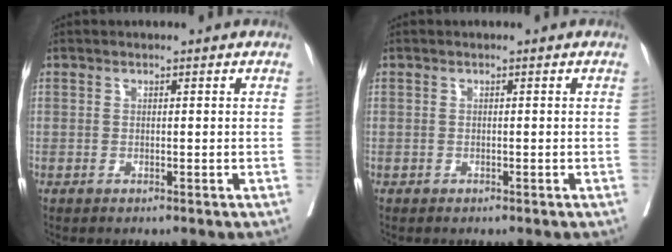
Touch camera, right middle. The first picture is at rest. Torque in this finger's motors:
{"motor_torque": [-0.20, -0.02, -0.01, 0.01]}